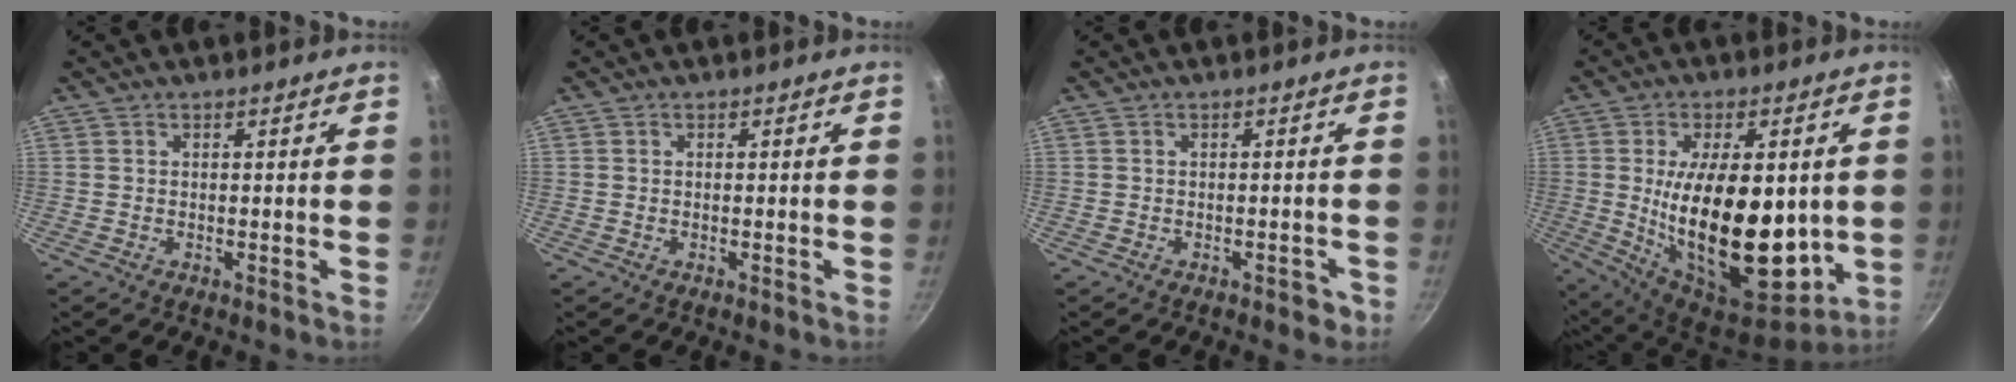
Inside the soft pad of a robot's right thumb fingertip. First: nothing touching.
{"total": 0.0}
{"total": 2.1, "force": [-1.1, 1.2, 1.3], "torque": [-0.005, 0.020, -0.002]}
{"total": 24.3, "force": [-0.1, 12.2, 21.0], "torque": [-0.327, -0.031, 0.012]}